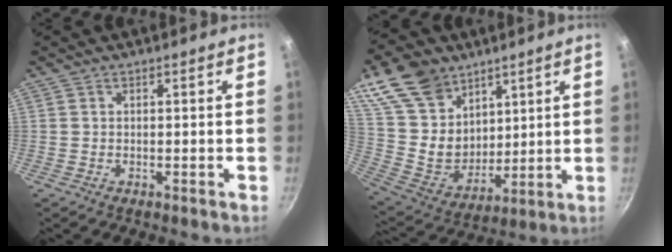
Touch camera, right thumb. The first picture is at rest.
{"total": 20.0, "force": [11.4, 13.7, 9.1], "torque": [-0.135, -0.058, 0.230]}